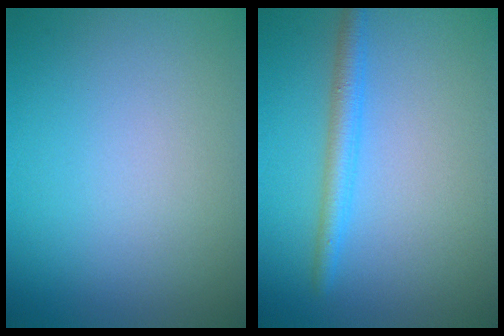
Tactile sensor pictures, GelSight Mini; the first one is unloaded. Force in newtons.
{"total": 2.4, "press": 2.4, "slide": 0.2}